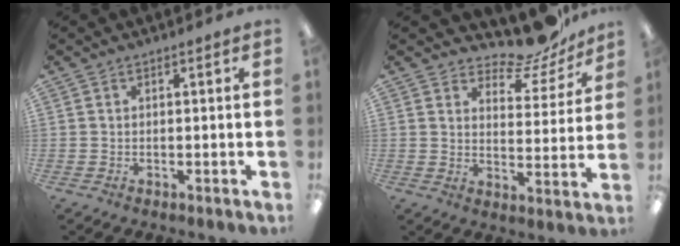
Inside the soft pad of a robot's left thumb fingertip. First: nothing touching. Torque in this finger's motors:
{"motor_torque": [-0.03, -0.05, -0.64, -0.04, 0.00]}